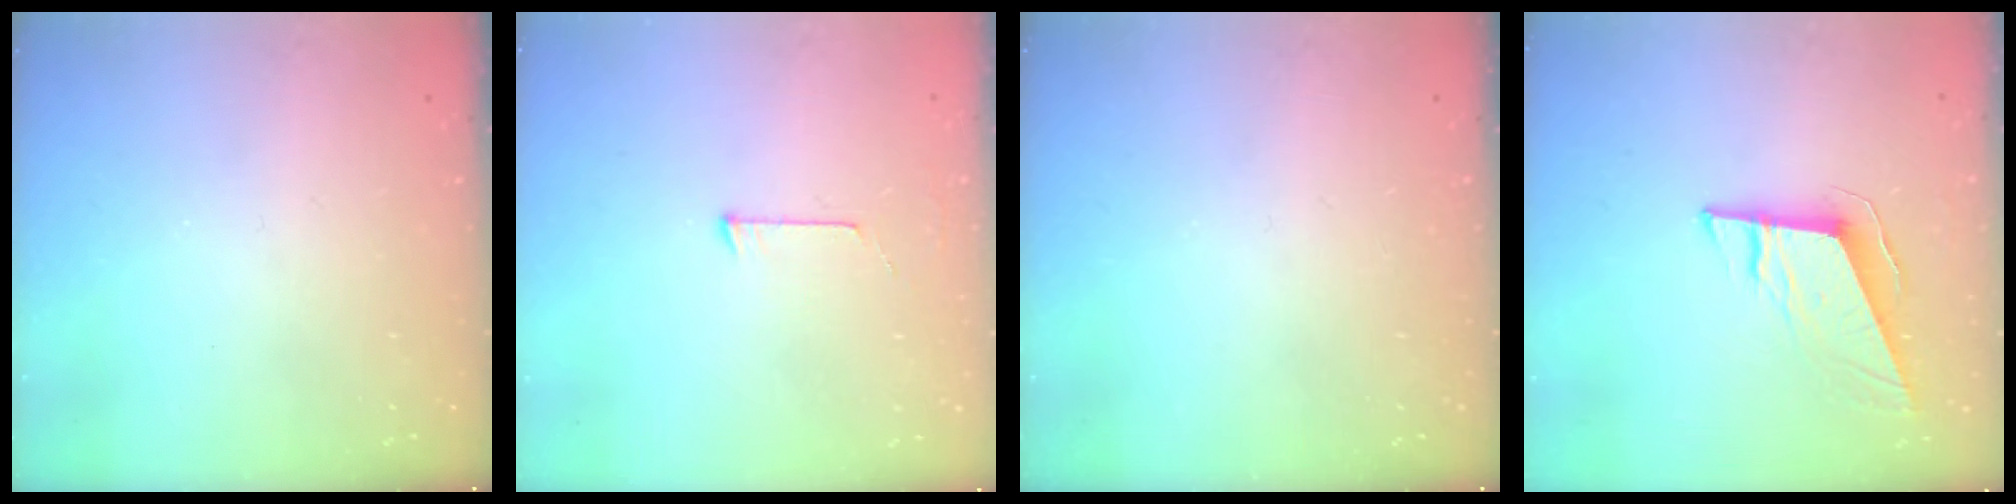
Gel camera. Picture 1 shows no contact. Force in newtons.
{"total": 3.7, "press": 3.6, "slide": 0.4}
{"total": 0.0}
{"total": 10.5, "press": 10.0, "slide": 3.2}